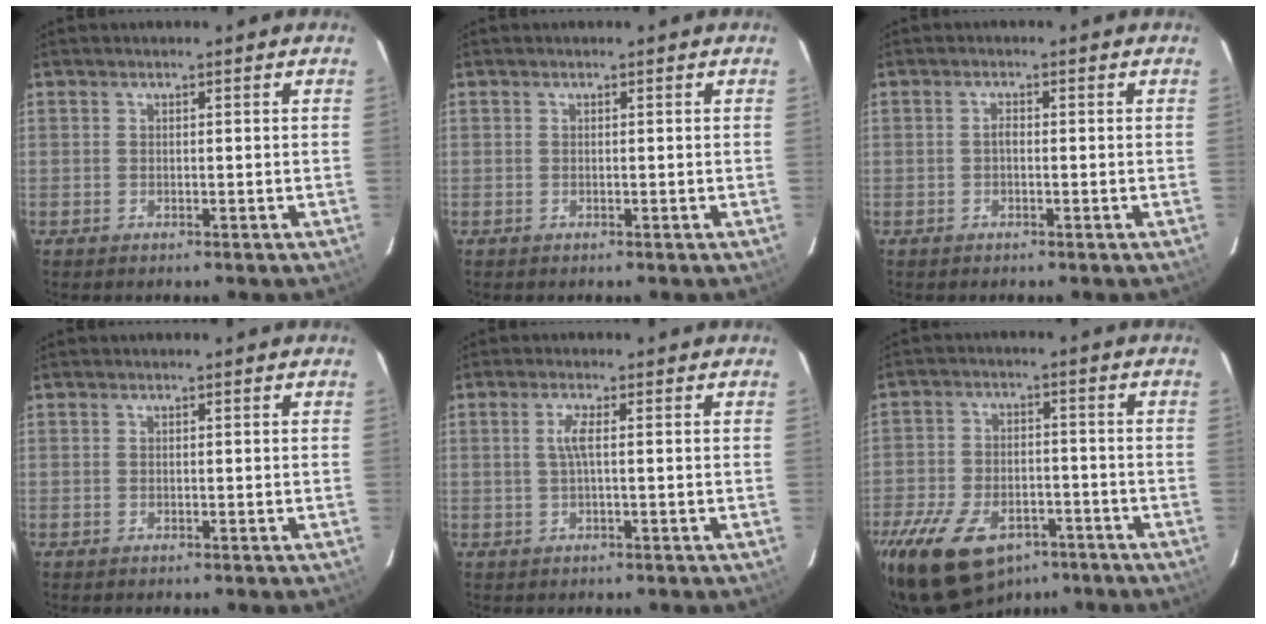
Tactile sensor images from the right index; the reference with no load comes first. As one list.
[{"total": 0.0}, {"total": 0.9, "force": [-0.3, 0.5, 0.7], "torque": [-0.013, 0.005, -0.006]}, {"total": 0.0}, {"total": 2.4, "force": [0.1, -0.1, 2.3], "torque": [-0.047, 0.002, 0.000]}, {"total": 19.6, "force": [-12.1, 11.1, 10.7], "torque": [-0.240, -0.016, -0.189]}]